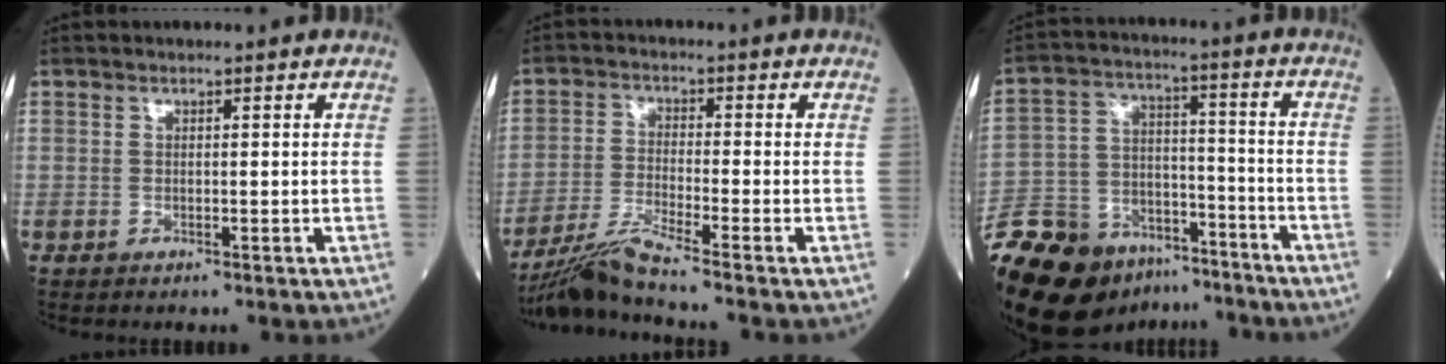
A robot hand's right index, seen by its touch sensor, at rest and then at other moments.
{"total": 6.7, "force": [-5.7, -2.0, 2.8], "torque": [-0.063, -0.030, -0.113]}
{"total": 23.0, "force": [-17.2, 11.5, 10.1], "torque": [-0.250, 0.001, -0.283]}